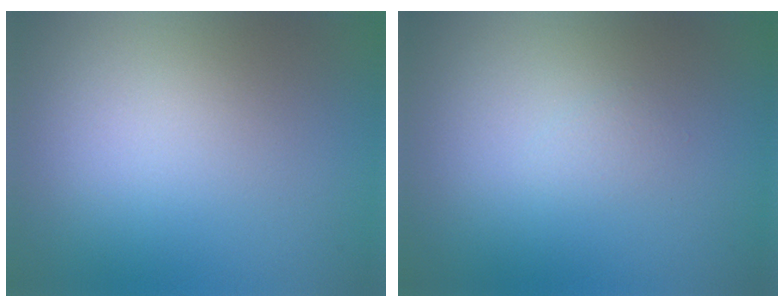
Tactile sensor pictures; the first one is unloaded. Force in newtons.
{"total": 0.5, "press": 0.5, "slide": 0.1}